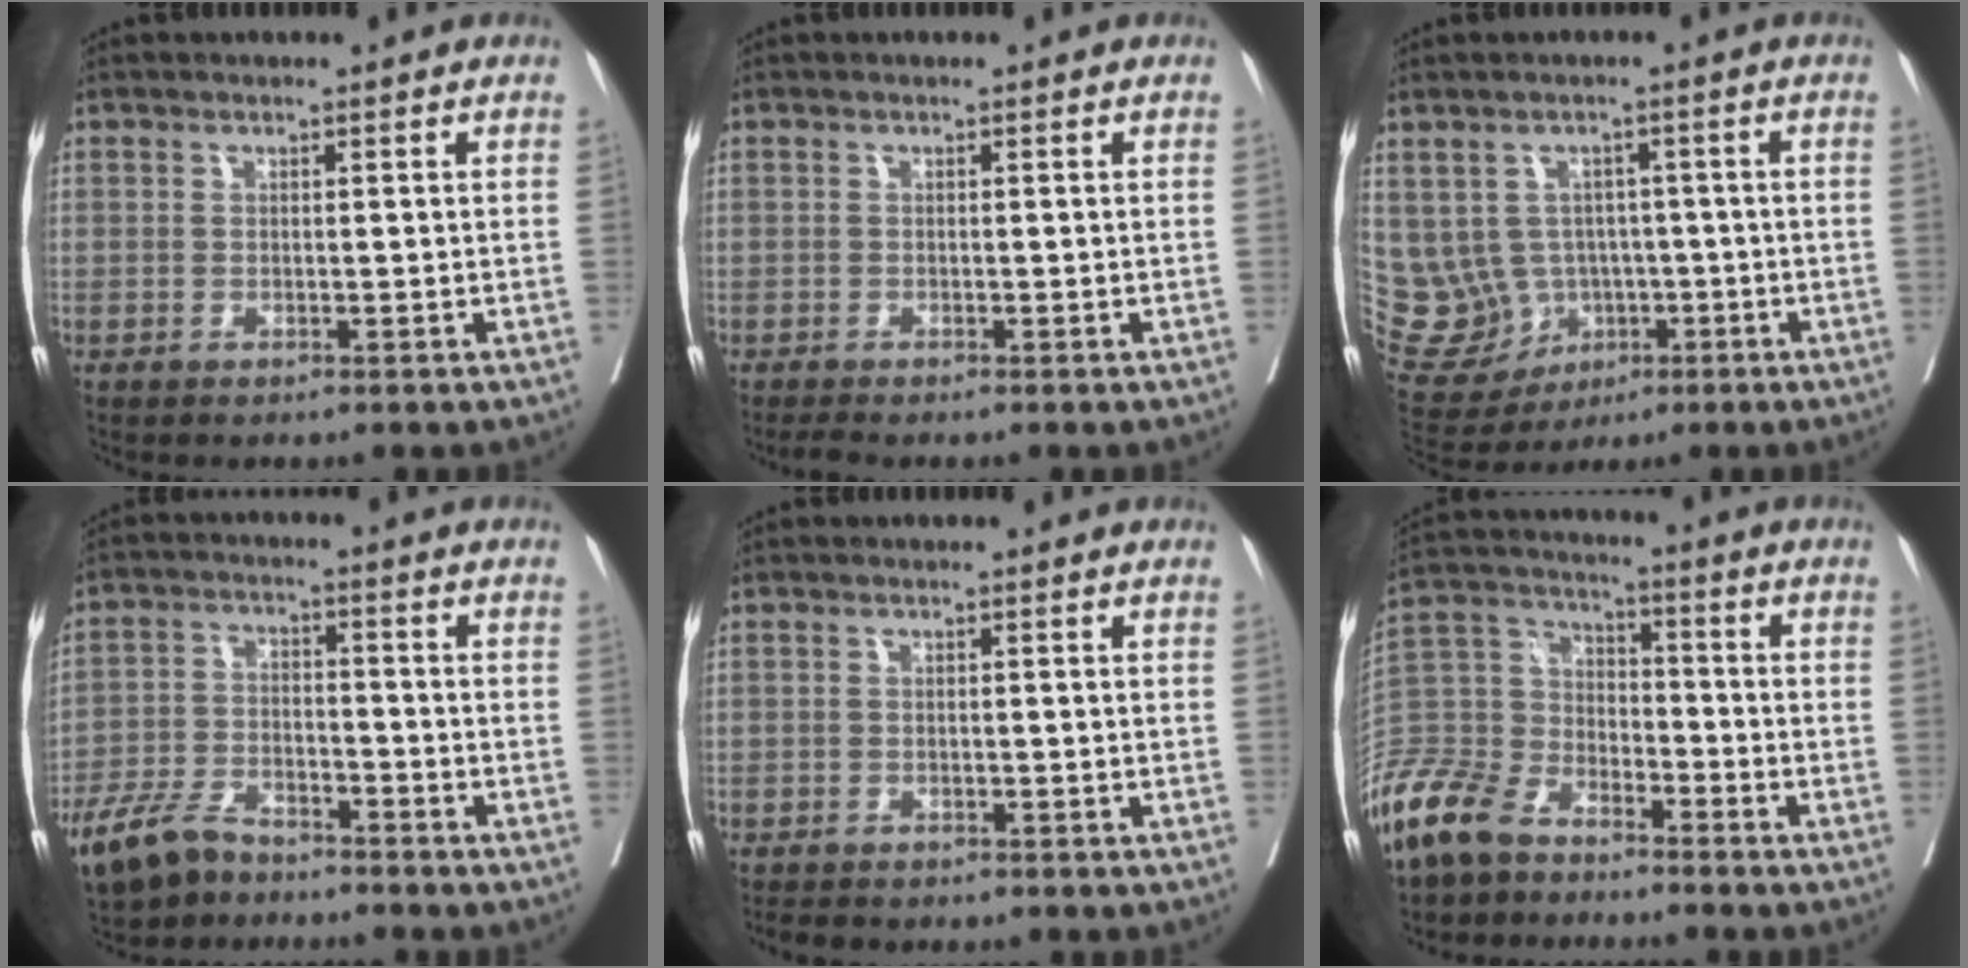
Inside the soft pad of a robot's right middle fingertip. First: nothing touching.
{"total": 1.0, "force": [-0.9, -0.1, 0.3], "torque": [-0.013, -0.006, -0.018]}
{"total": 13.1, "force": [-1.4, 12.5, 3.9], "torque": [-0.115, 0.039, 0.007]}
{"total": 8.0, "force": [-6.3, 3.0, 3.8], "torque": [-0.087, -0.013, -0.122]}
{"total": 2.6, "force": [-2.3, 1.0, 0.7], "torque": [-0.014, -0.006, -0.034]}
{"total": 12.1, "force": [-9.6, 5.7, 4.7], "torque": [-0.109, -0.002, -0.196]}